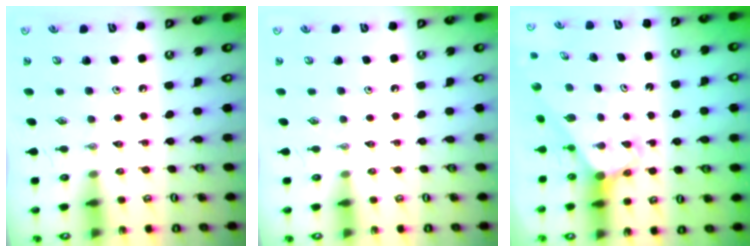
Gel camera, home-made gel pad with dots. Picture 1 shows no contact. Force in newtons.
{"total": 0.0}
{"total": 3.3, "press": 3.3, "slide": 0.2}